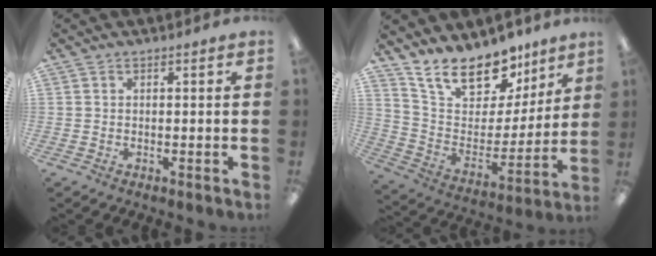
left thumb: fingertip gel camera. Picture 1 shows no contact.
{"total": 19.2, "force": [15.1, 9.0, 7.6], "torque": [-0.142, -0.104, 0.274]}